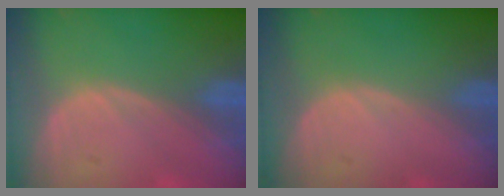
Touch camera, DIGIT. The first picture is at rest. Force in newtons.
{"total": 0.0}